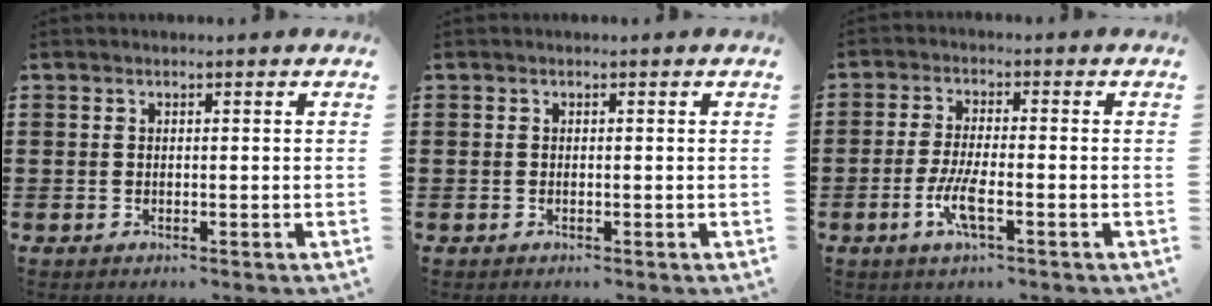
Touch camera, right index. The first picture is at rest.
{"total": 0.0}
{"total": 5.2, "force": [-2.1, 1.2, 4.6], "torque": [-0.094, -0.006, -0.041]}